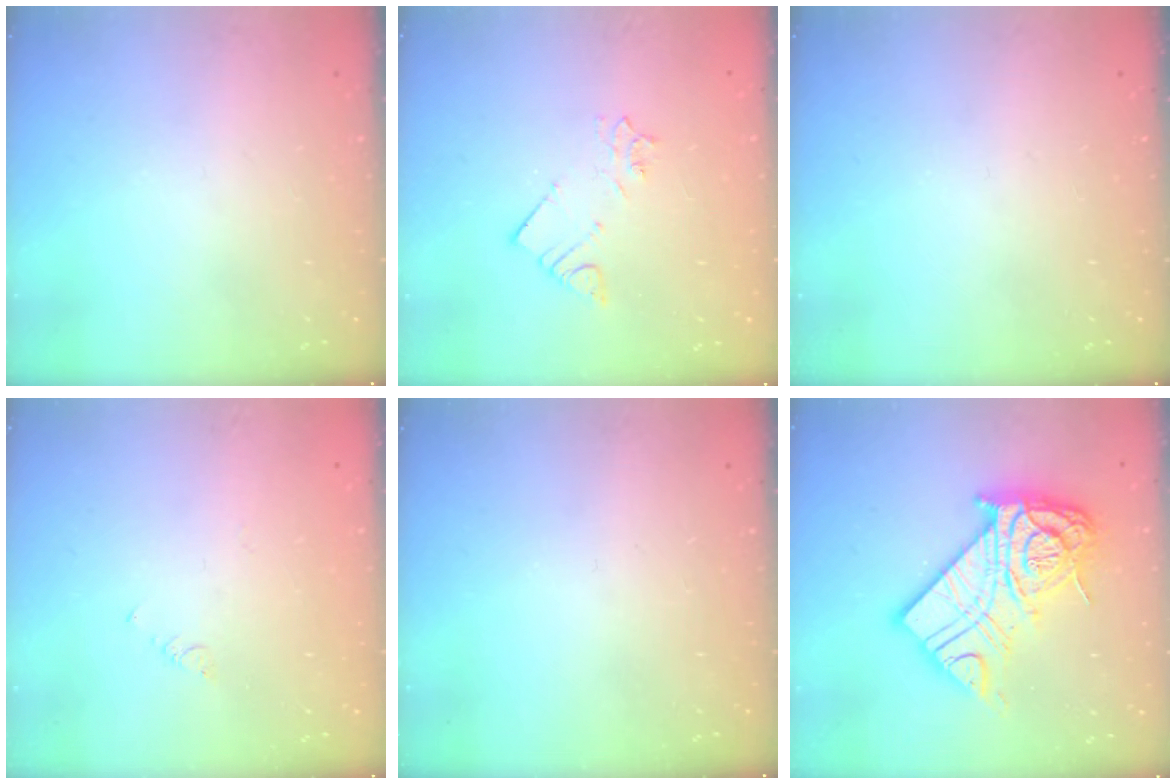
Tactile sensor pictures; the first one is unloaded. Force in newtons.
{"total": 2.2, "press": 2.2, "slide": 0.1}
{"total": 0.0}
{"total": 1.0, "press": 0.9, "slide": 0.3}
{"total": 0.0}
{"total": 24.7, "press": 24.7, "slide": 1.9}